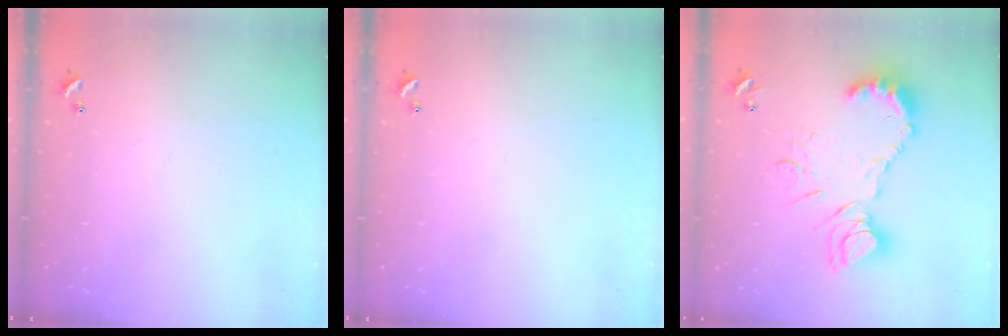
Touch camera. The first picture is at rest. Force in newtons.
{"total": 0.0}
{"total": 16.1, "press": 16.0, "slide": 1.8}